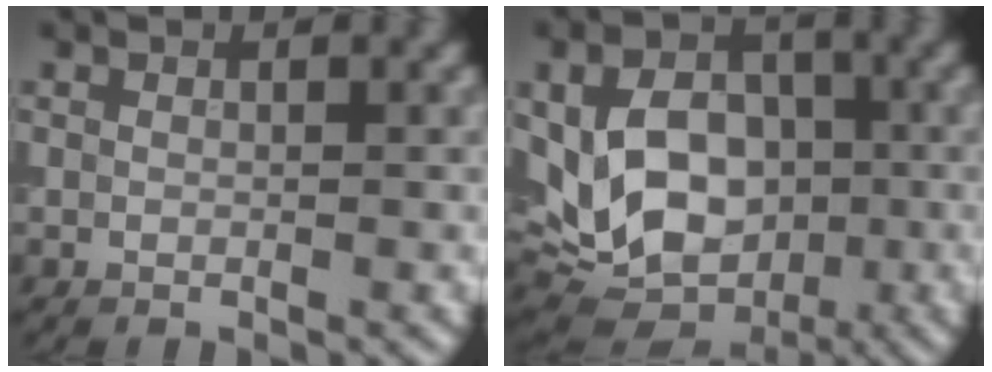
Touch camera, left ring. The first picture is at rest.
{"total": 10.4, "force": [-0.7, 7.8, 6.8], "torque": [-0.123, -0.012, -0.013]}